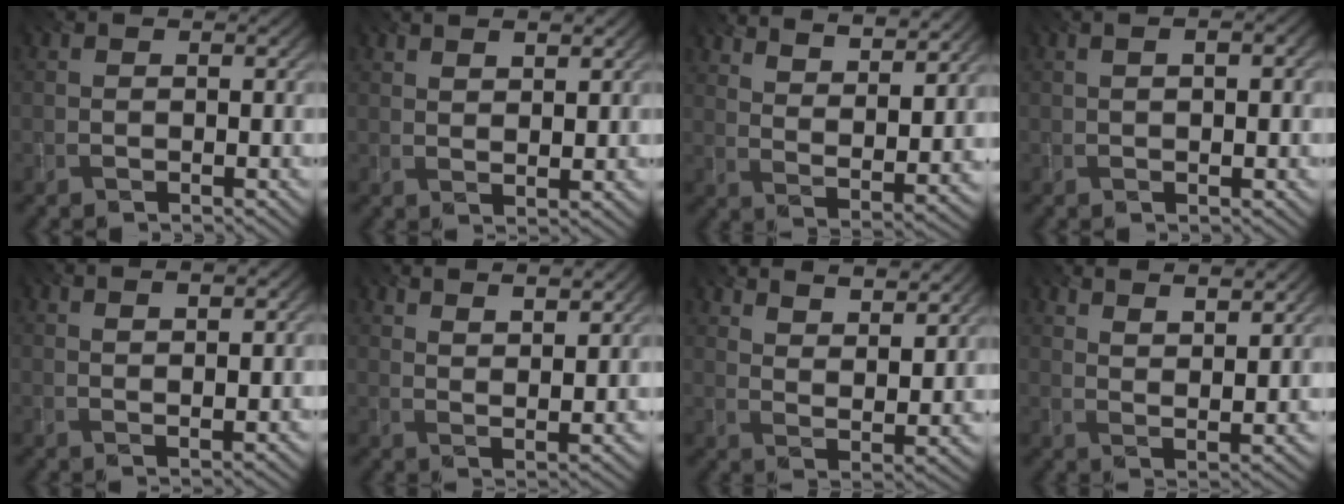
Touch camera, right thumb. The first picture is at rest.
{"total": 2.9, "force": [2.1, 0.8, 1.9], "torque": [-0.033, -0.008, 0.044]}
{"total": 12.0, "force": [9.2, 2.9, 7.1], "torque": [-0.119, -0.007, 0.122]}
{"total": 2.6, "force": [0.2, 0.3, 2.6], "torque": [-0.043, 0.000, 0.003]}
{"total": 2.6, "force": [1.4, 0.3, 2.1], "torque": [-0.034, -0.007, 0.032]}
{"total": 6.8, "force": [5.3, 1.3, 4.1], "torque": [-0.059, -0.014, 0.087]}
{"total": 10.9, "force": [8.5, 2.8, 6.1], "torque": [-0.105, -0.016, 0.119]}
{"total": 8.1, "force": [6.2, 1.5, 4.9], "torque": [-0.072, -0.011, 0.095]}